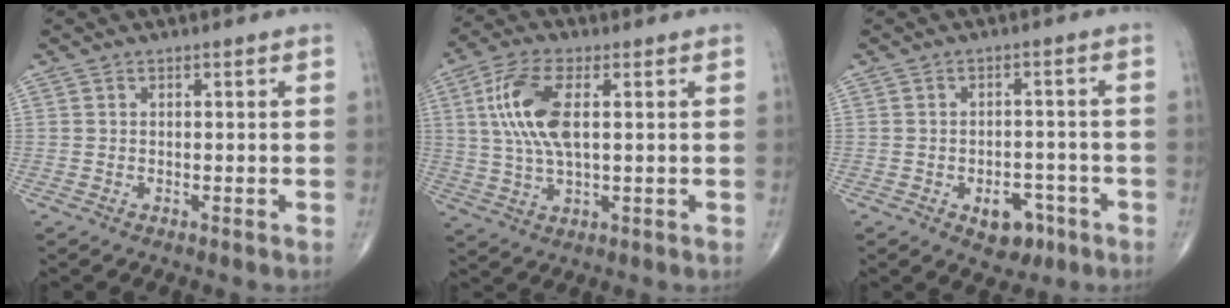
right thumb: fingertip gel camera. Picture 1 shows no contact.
{"total": 11.5, "force": [2.2, 4.9, 10.1], "torque": [-0.221, 0.005, 0.044]}
{"total": 6.3, "force": [-3.1, 4.1, 3.7], "torque": [-0.025, 0.023, -0.037]}